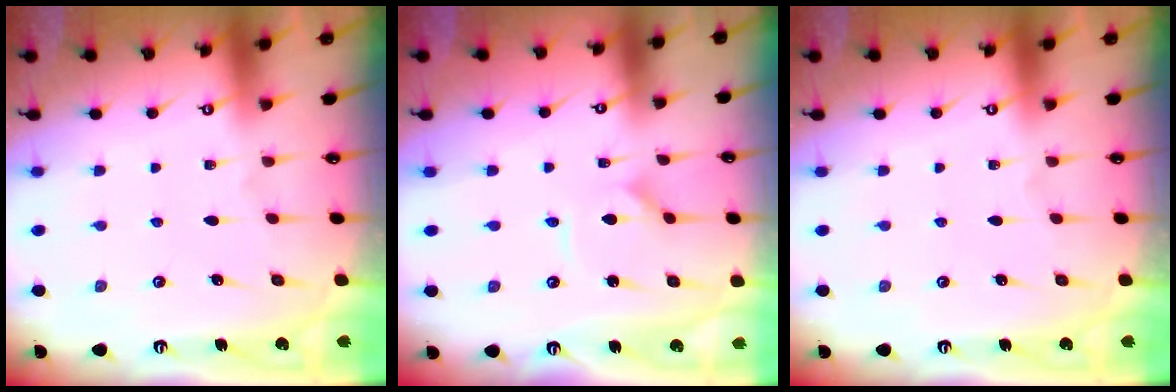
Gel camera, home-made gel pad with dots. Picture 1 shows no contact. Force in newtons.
{"total": 2.1, "press": 2.1, "slide": 0.2}
{"total": 0.0}